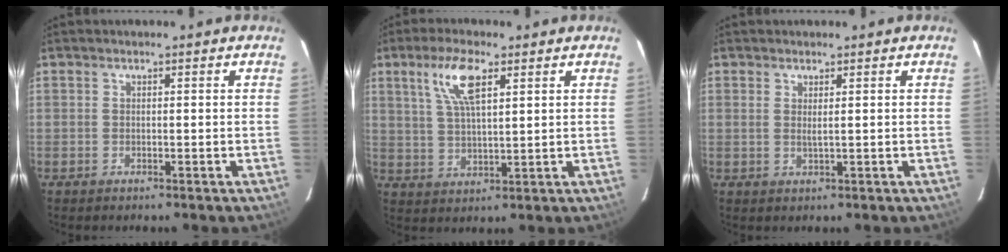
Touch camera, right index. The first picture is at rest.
{"total": 8.3, "force": [4.0, 2.5, 6.8], "torque": [-0.133, 0.009, 0.081]}
{"total": 1.3, "force": [0.6, -0.1, 1.2], "torque": [-0.021, -0.001, 0.010]}